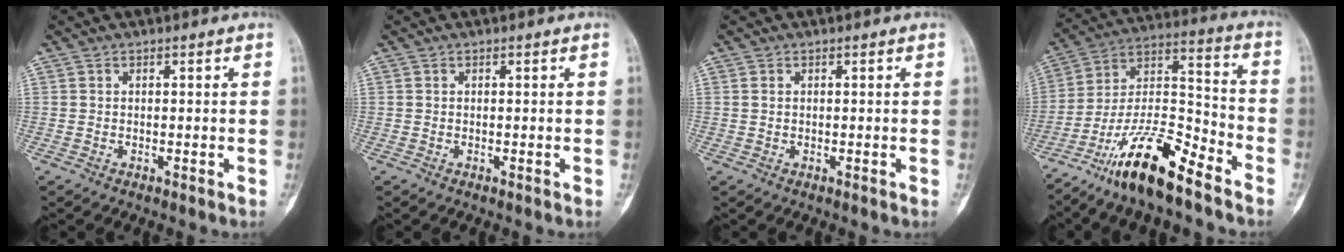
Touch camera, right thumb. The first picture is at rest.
{"total": 0.0}
{"total": 0.6, "force": [0.0, 0.5, 0.4], "torque": [-0.008, 0.001, 0.000]}
{"total": 17.3, "force": [-12.1, 4.3, 11.5], "torque": [-0.202, 0.083, -0.222]}